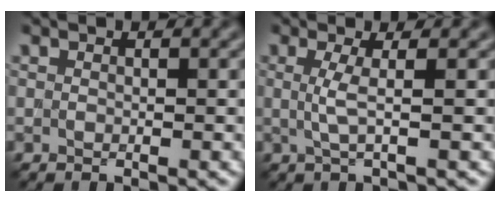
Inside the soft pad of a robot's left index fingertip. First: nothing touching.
{"total": 2.1, "force": [0.1, 0.4, 2.1], "torque": [-0.043, -0.003, -0.002]}